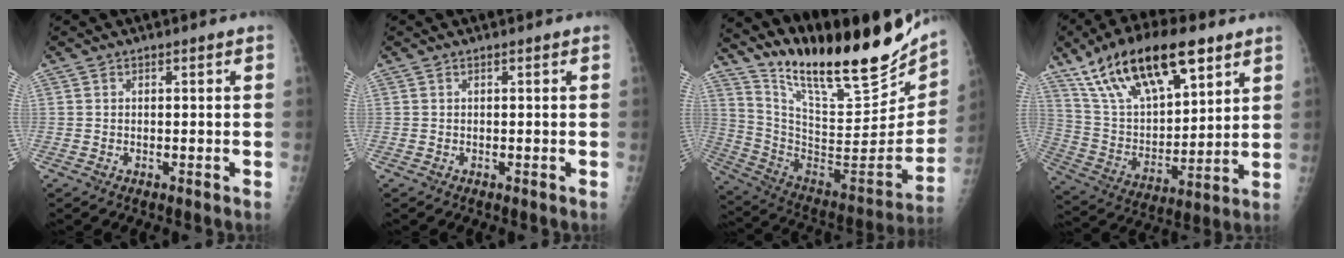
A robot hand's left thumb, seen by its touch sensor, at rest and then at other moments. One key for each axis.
{"total": 0.0}
{"total": 29.4, "fx": 23.1, "fy": 7.1, "fz": 16.6, "tx": -0.237, "ty": -0.119, "tz": 0.365}
{"total": 23.3, "fx": 13.9, "fy": 9.8, "fz": 15.9, "tx": -0.256, "ty": -0.035, "tz": 0.260}